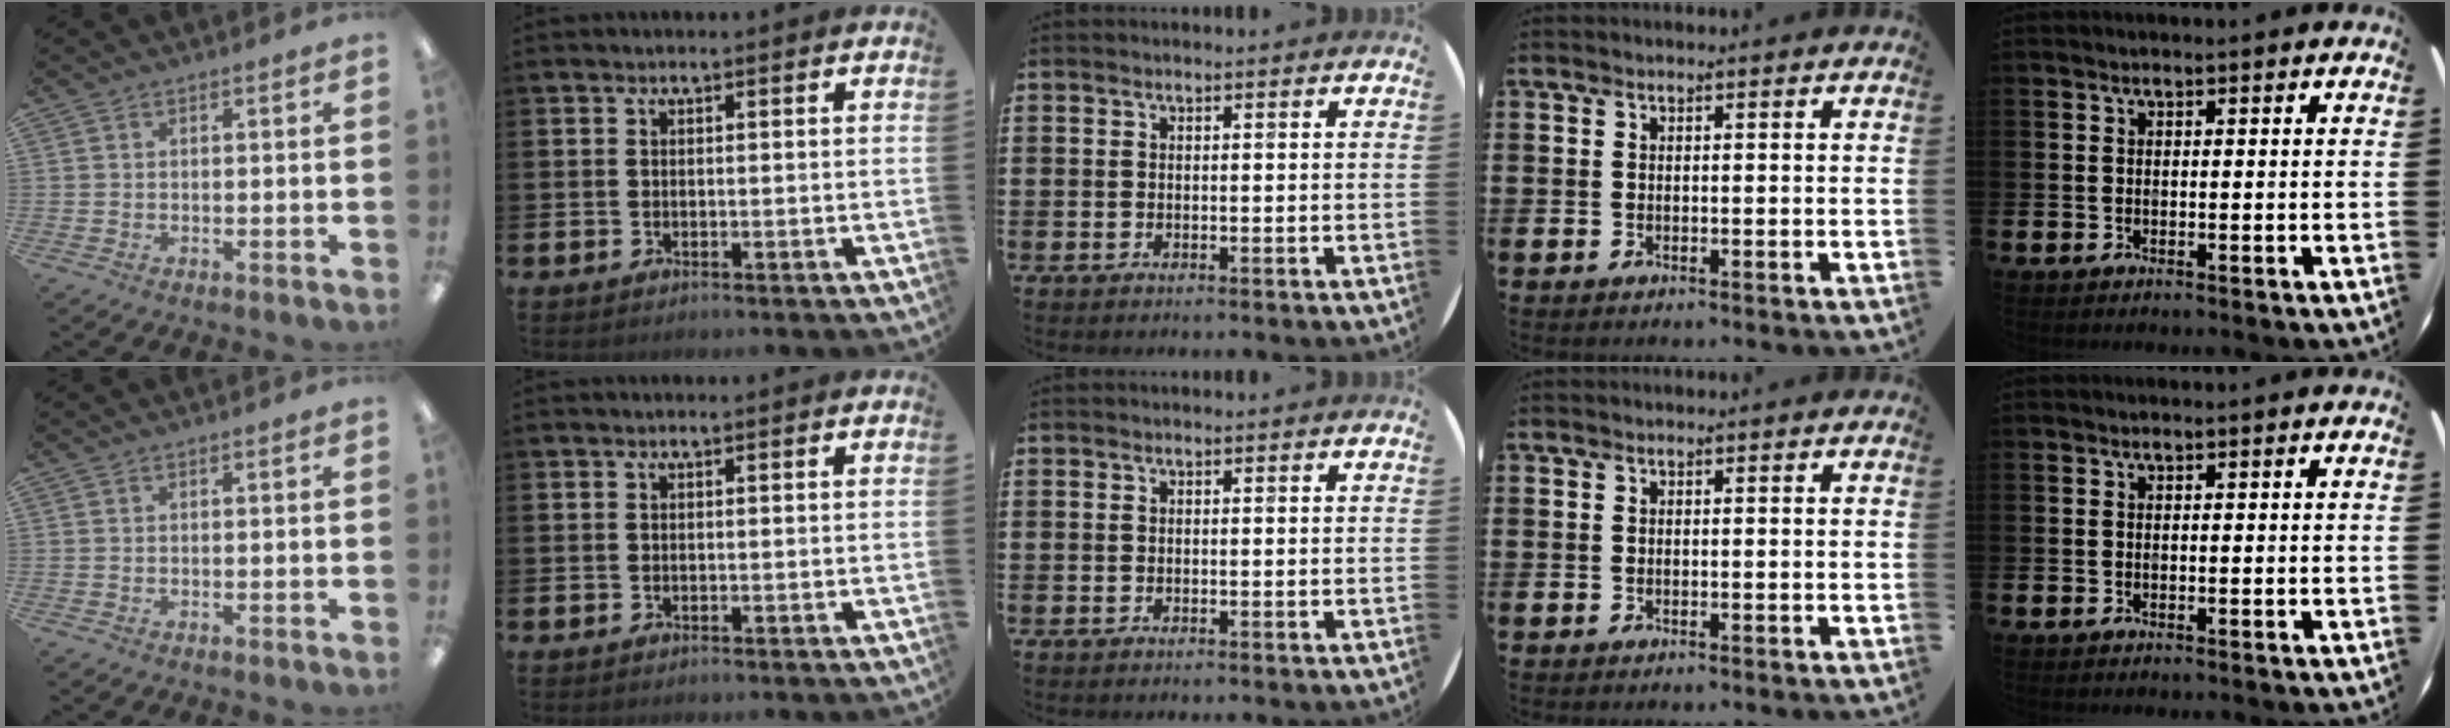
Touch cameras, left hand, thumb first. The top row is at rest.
{}